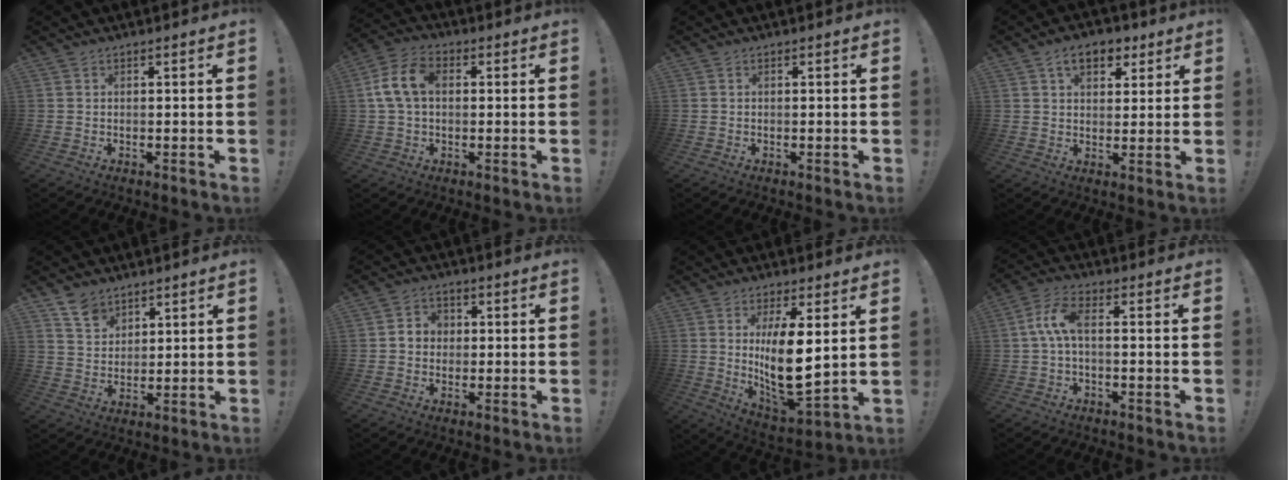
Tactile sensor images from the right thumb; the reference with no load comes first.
{"total": 11.0, "force": [1.4, 7.3, 8.1], "torque": [-0.165, 0.012, 0.027]}
{"total": 0.0}
{"total": 8.9, "force": [4.3, 5.7, 5.2], "torque": [-0.064, -0.008, 0.078]}
{"total": 7.3, "force": [5.6, 4.4, 1.8], "torque": [-0.033, -0.035, 0.108]}
{"total": 4.7, "force": [0.0, 4.2, 2.0], "torque": [-0.028, 0.010, -0.001]}
{"total": 15.1, "force": [3.3, 6.1, 13.4], "torque": [-0.232, -0.045, 0.055]}
{"total": 7.5, "force": [-0.2, 2.8, 6.9], "torque": [-0.133, 0.006, -0.002]}